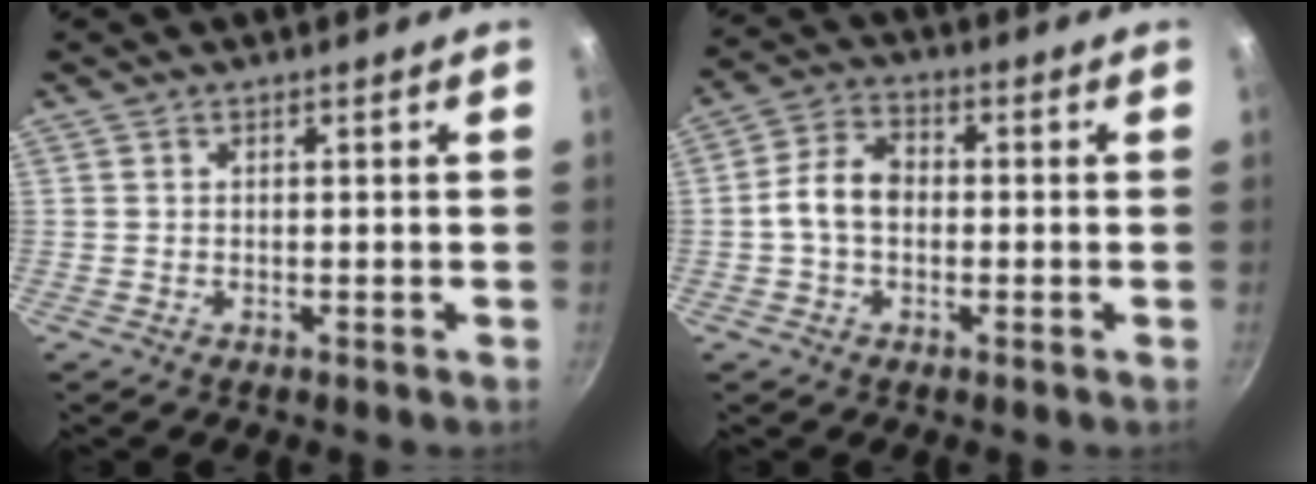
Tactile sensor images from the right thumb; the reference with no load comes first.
{"total": 7.0, "force": [-0.6, 5.0, 4.9], "torque": [-0.076, 0.026, -0.024]}